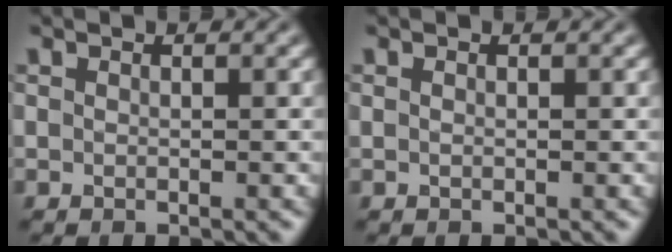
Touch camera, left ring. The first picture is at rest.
{"total": 0.0}